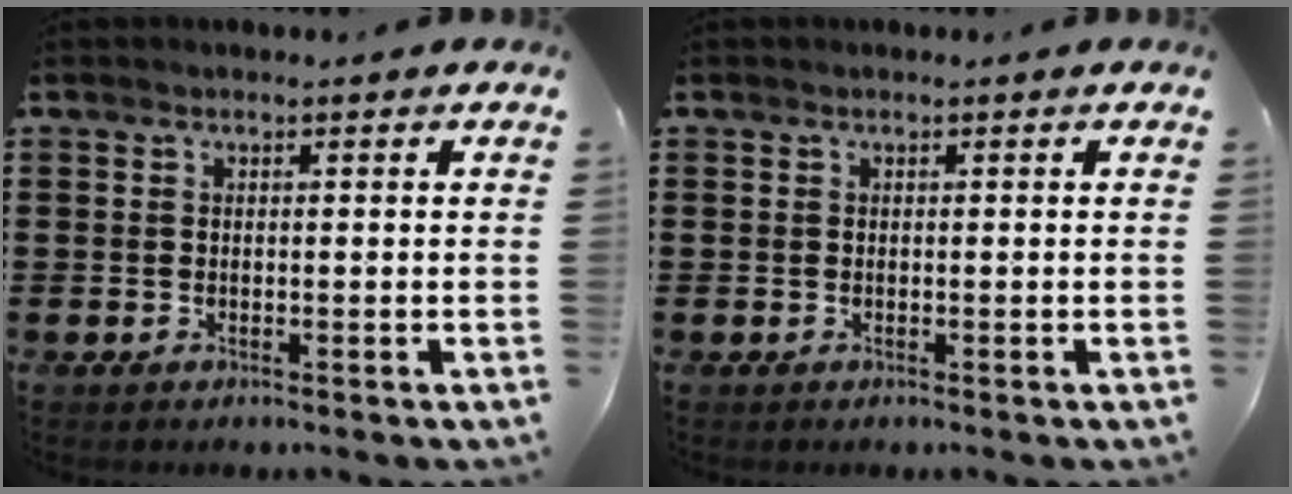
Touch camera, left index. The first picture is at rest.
{"total": 0.0}